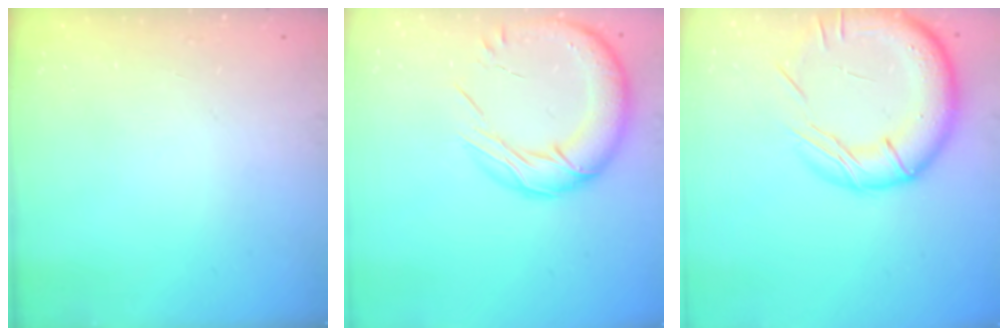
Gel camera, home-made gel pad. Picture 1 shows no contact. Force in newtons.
{"total": 17.1, "press": 16.7, "slide": 3.5}
{"total": 20.3, "press": 20.2, "slide": 2.1}